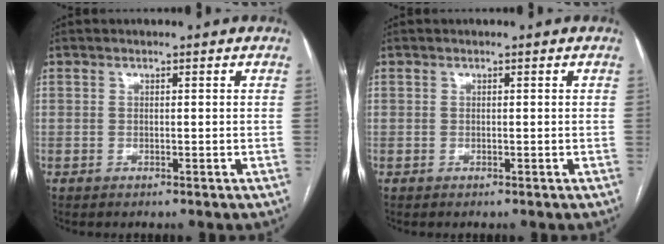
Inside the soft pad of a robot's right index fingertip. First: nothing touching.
{"total": 0.0}